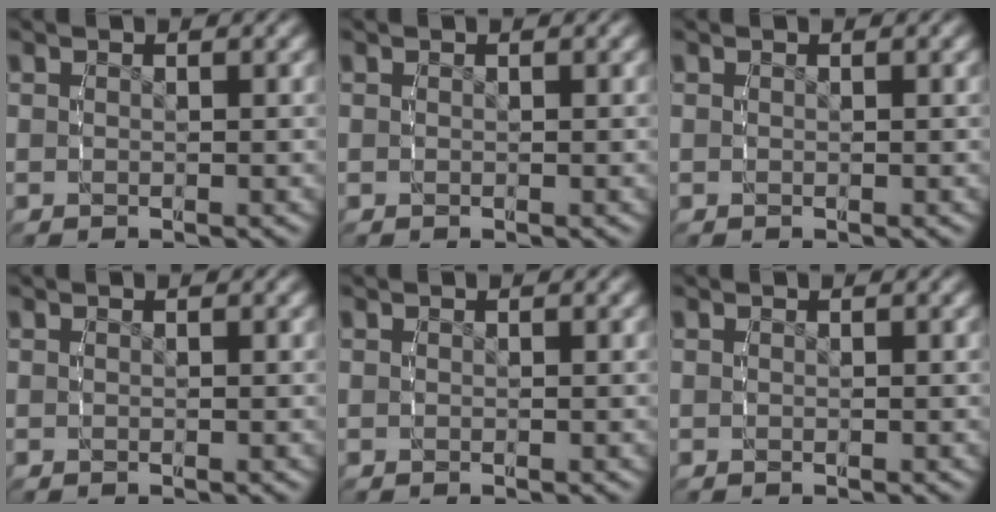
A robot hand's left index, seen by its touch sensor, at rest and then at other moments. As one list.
[{"total": 0.0}, {"total": 0.0}, {"total": 0.0}, {"total": 0.0}, {"total": 0.0}]